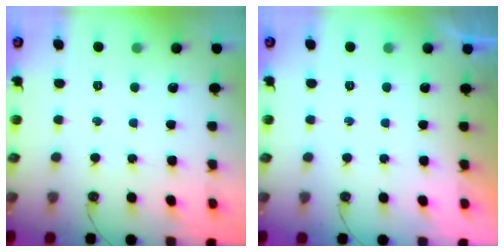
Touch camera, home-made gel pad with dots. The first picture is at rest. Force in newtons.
{"total": 0.0}